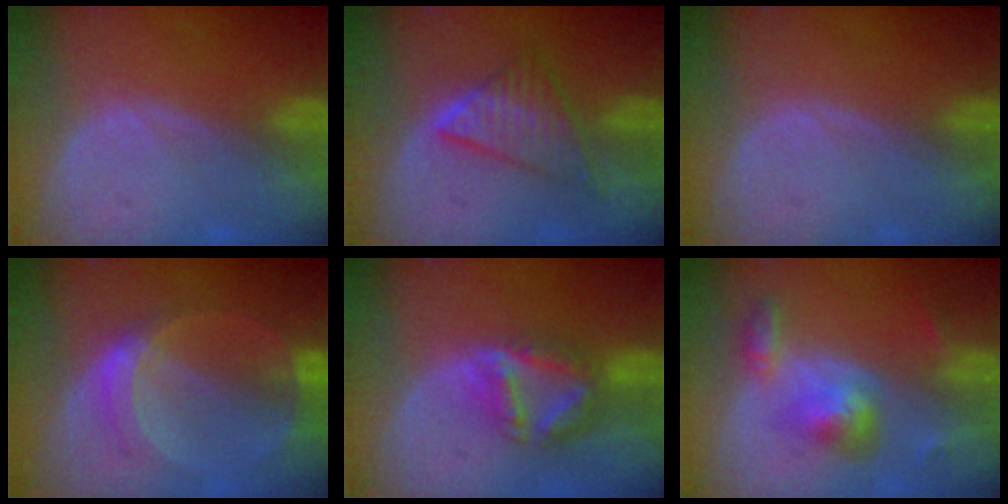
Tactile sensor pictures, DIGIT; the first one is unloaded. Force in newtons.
{"total": 6.4, "press": 6.4, "slide": 0.1}
{"total": 0.0}
{"total": 6.1, "press": 5.6, "slide": 2.4}
{"total": 7.4, "press": 6.6, "slide": 3.3}
{"total": 6.3, "press": 5.7, "slide": 2.8}